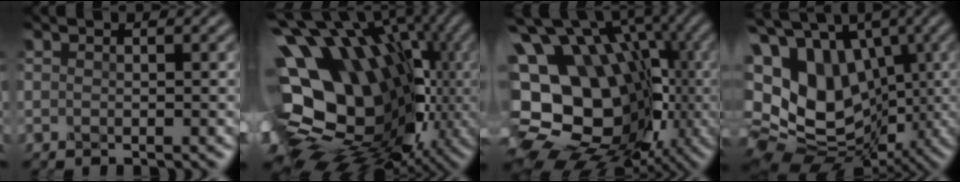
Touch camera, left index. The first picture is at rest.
{"total": 19.4, "force": [-0.3, 14.2, 13.1], "torque": [-0.217, -0.033, 0.031]}
{"total": 19.2, "force": [-1.1, 15.3, 11.5], "torque": [-0.169, 0.019, -0.021]}
{"total": 18.8, "force": [3.3, 15.1, 10.7], "torque": [-0.259, 0.016, 0.071]}